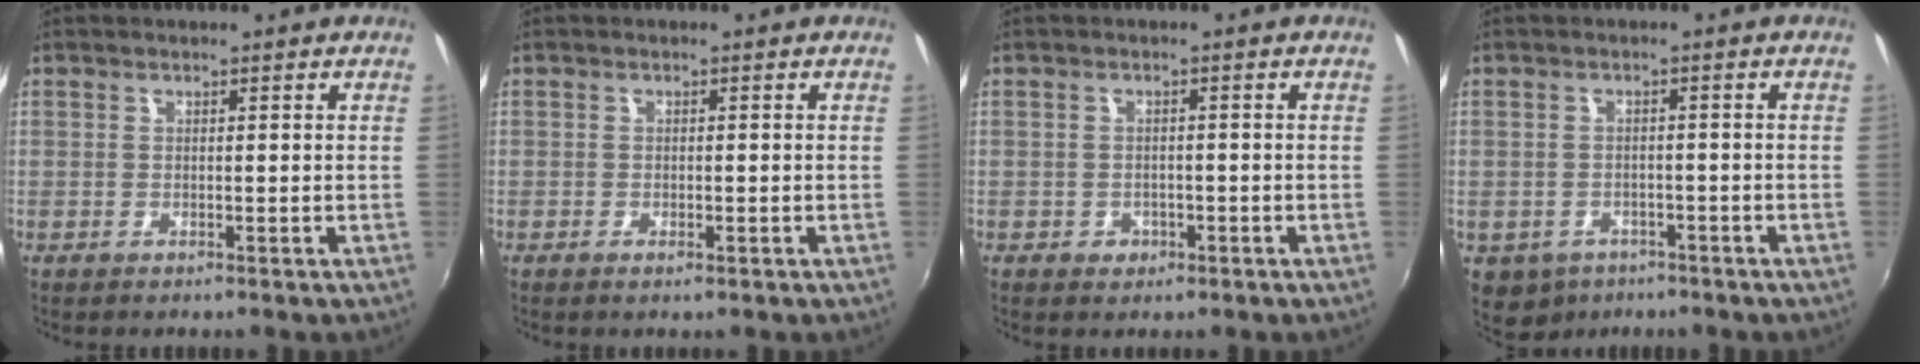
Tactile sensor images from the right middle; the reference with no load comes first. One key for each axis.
{"total": 1.1, "fx": -0.6, "fy": 0.5, "fz": 0.8, "tx": -0.013, "ty": -0.002, "tz": -0.010}
{"total": 2.6, "fx": -1.1, "fy": 2.2, "fz": 0.8, "tx": -0.017, "ty": 0.001, "tz": -0.014}
{"total": 7.4, "fx": -4.1, "fy": 5.5, "fz": 2.8, "tx": -0.074, "ty": -0.016, "tz": -0.051}